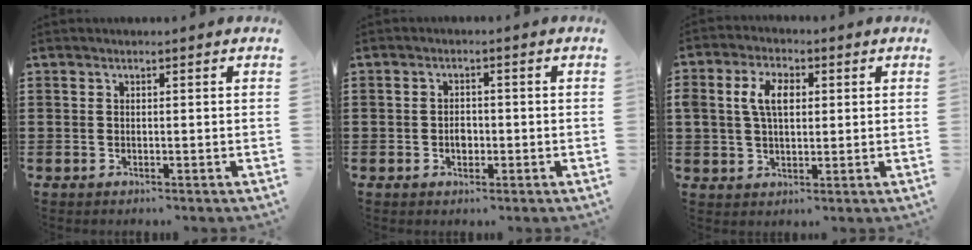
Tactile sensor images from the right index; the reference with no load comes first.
{"total": 2.2, "force": [-0.5, 1.5, 1.6], "torque": [-0.023, -0.001, -0.012]}
{"total": 5.7, "force": [1.2, 3.6, 4.3], "torque": [-0.103, 0.014, 0.014]}